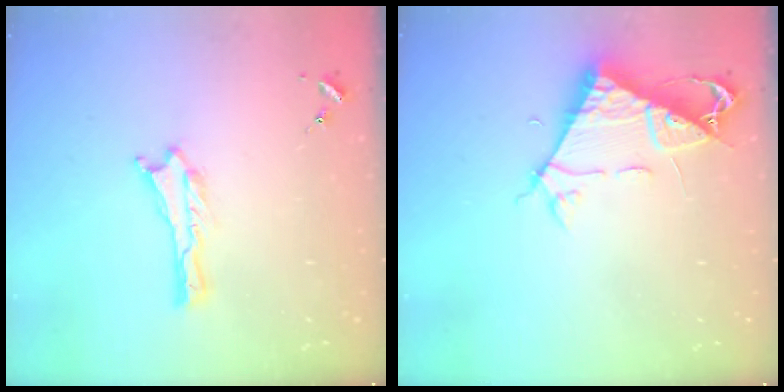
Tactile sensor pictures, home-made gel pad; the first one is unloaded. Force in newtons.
{"total": 7.7, "press": 7.6, "slide": 0.8}